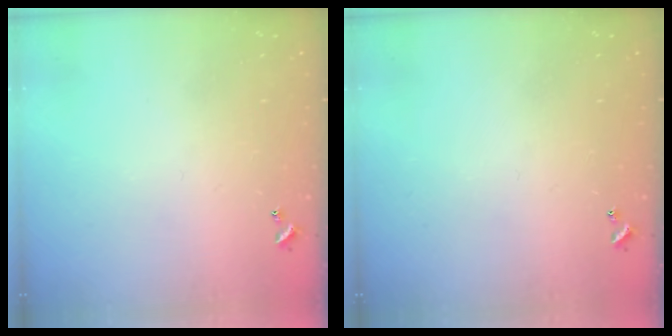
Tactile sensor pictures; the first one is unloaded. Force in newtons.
{"total": 0.0}